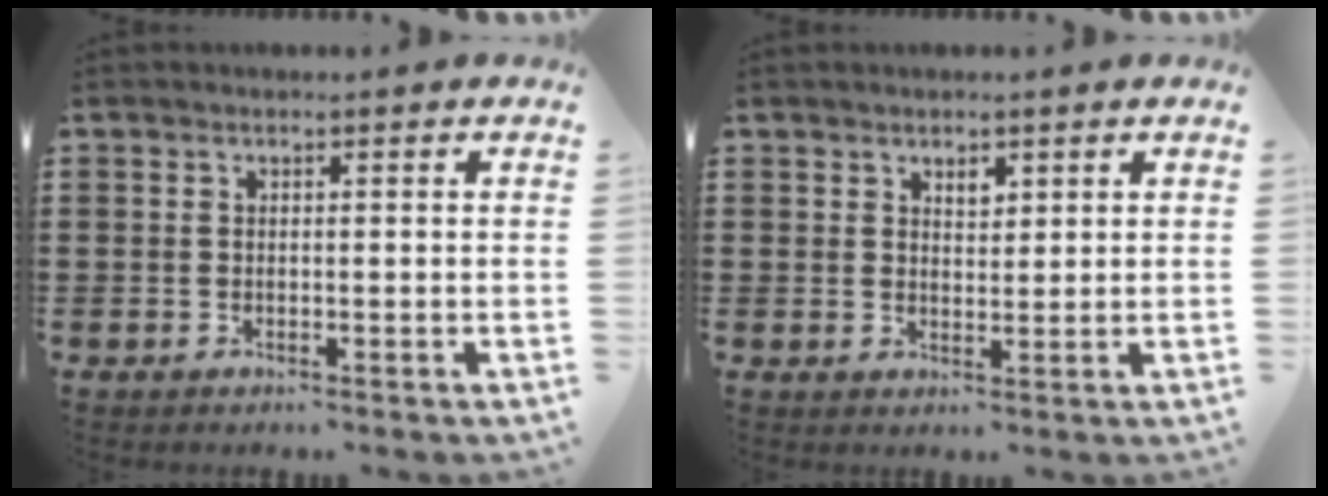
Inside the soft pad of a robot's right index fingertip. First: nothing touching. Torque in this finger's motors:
{"motor_torque": [0.02, -0.01, 0.02, 0.00]}